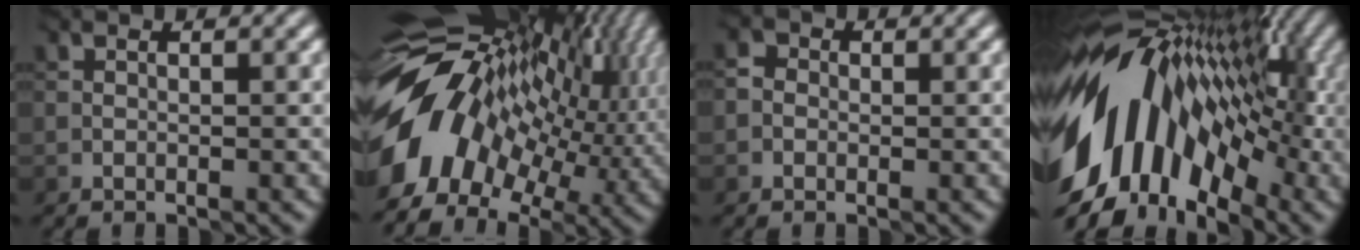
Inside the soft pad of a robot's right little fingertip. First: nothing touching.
{"total": 14.4, "force": [0.2, 9.2, 11.1], "torque": [-0.219, 0.019, -0.001]}
{"total": 0.8, "force": [-0.2, 0.7, 0.1], "torque": [0.005, 0.003, -0.008]}
{"total": 14.5, "force": [-1.1, 9.2, 11.1], "torque": [-0.187, 0.014, -0.035]}